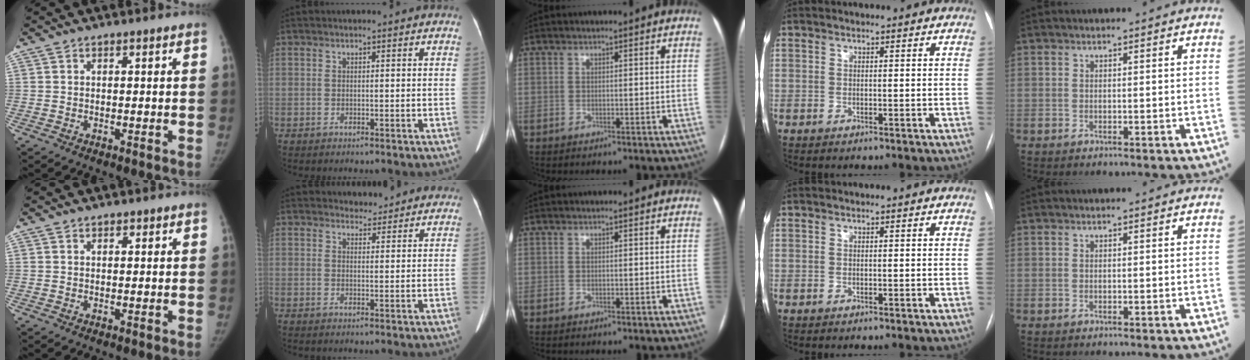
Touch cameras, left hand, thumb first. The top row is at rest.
{"thumb": {"total": 0.8, "force": [0.5, 0.6, 0.2], "torque": [0.006, -0.002, 0.006]}, "index": {"total": 4.5, "force": [4.3, 1.5, 0.0], "torque": [0.005, 0.008, 0.048]}}